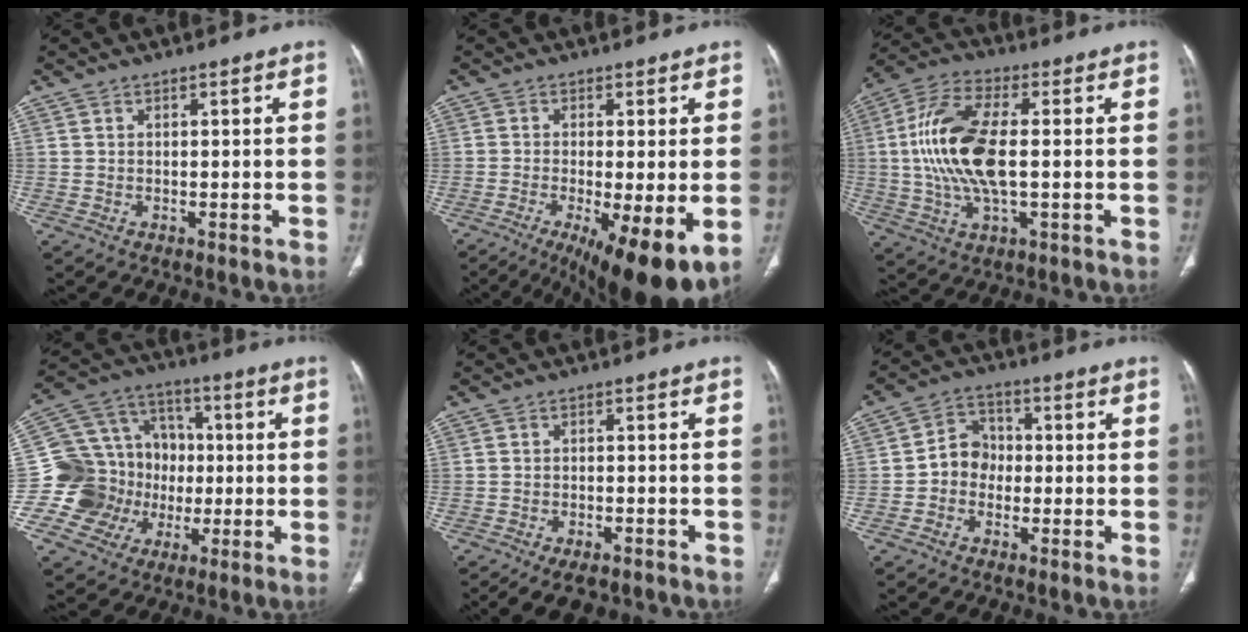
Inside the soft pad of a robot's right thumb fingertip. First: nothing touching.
{"total": 13.7, "force": [-5.0, 3.6, 12.3], "torque": [-0.172, -0.021, -0.069]}
{"total": 16.2, "force": [0.3, 6.9, 14.6], "torque": [-0.315, 0.014, 0.005]}
{"total": 17.1, "force": [-2.3, 15.6, 6.5], "torque": [-0.085, 0.059, -0.031]}
{"total": 7.6, "force": [-5.6, 3.5, 3.8], "torque": [-0.051, 0.016, -0.080]}
{"total": 6.0, "force": [-1.2, 5.2, 2.8], "torque": [-0.024, 0.025, -0.034]}